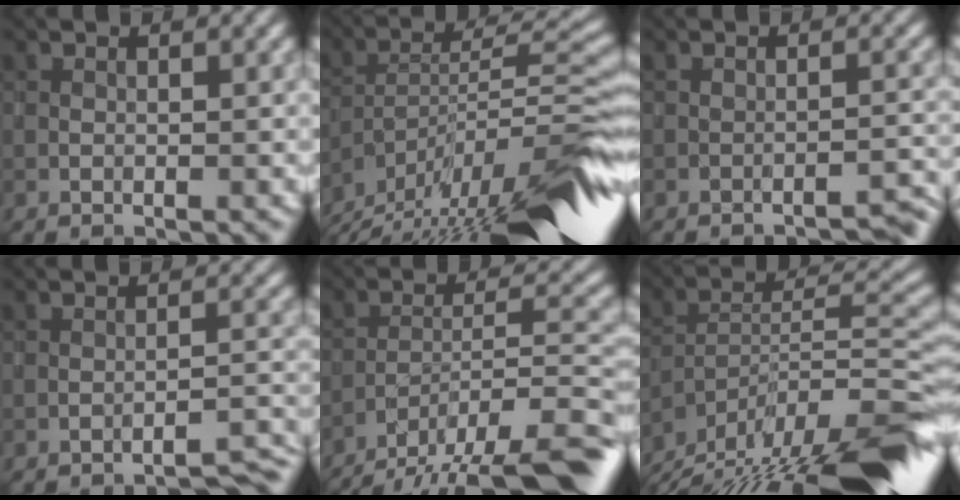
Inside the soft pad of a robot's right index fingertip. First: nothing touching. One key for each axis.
{"total": 15.1, "fx": -11.5, "fy": 2.7, "fz": 9.4, "tx": -0.156, "ty": 0.023, "tz": -0.189}
{"total": 3.1, "fx": -3.0, "fy": 0.1, "fz": 0.9, "tx": -0.003, "ty": 0.018, "tz": -0.037}
{"total": 3.0, "fx": -2.7, "fy": 0.1, "fz": 1.3, "tx": -0.008, "ty": 0.010, "tz": -0.041}
{"total": 14.1, "fx": -11.6, "fy": 3.5, "fz": 7.2, "tx": -0.117, "ty": -0.008, "tz": -0.168}
{"total": 15.7, "fx": -13.1, "fy": 2.7, "fz": 8.2, "tx": -0.112, "ty": 0.025, "tz": -0.198}